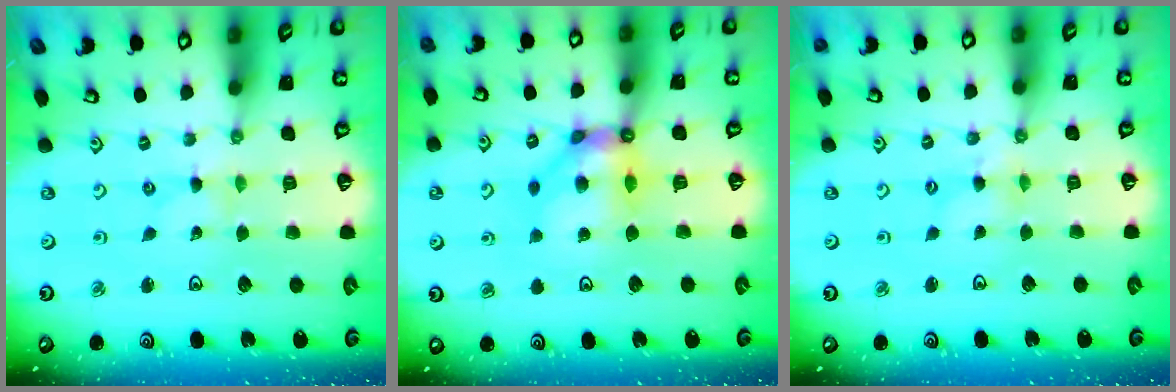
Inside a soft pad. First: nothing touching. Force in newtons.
{"total": 10.3, "press": 10.3, "slide": 1.0}
{"total": 2.5, "press": 2.5, "slide": 0.3}